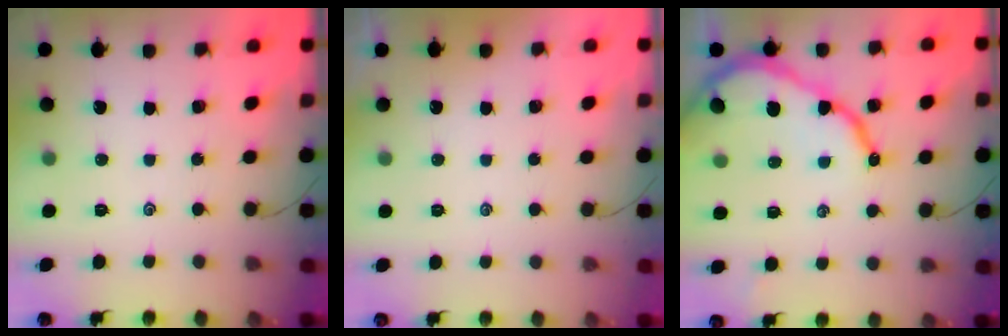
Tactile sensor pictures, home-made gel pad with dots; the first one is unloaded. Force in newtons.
{"total": 1.2, "press": 1.2, "slide": 0.3}
{"total": 12.2, "press": 12.1, "slide": 1.2}